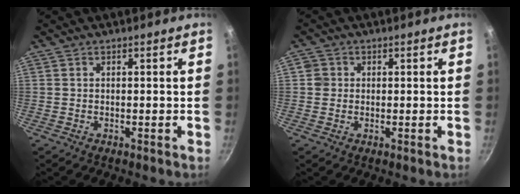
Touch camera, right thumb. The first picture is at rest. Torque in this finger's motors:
{"motor_torque": [0.52, 0.45, 0.48, 0.31, -0.03]}